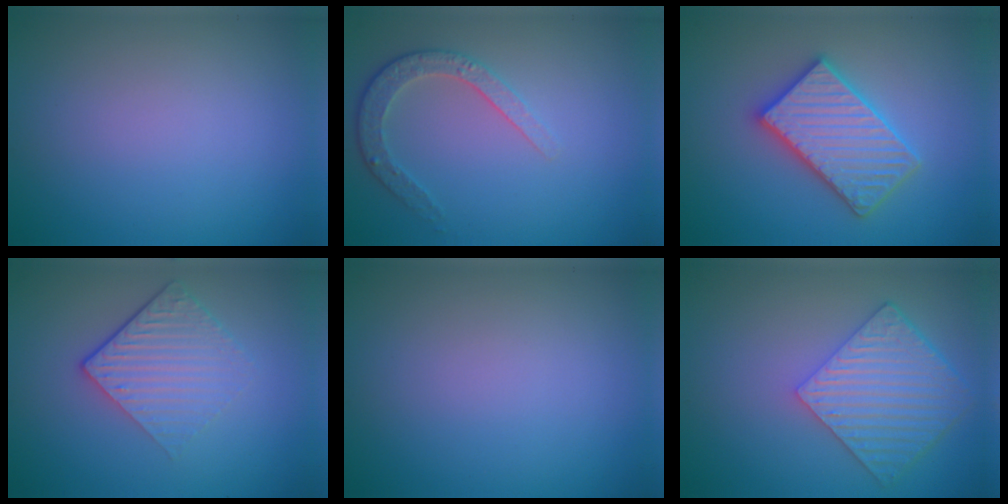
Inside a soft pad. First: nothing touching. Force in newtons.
{"total": 2.6, "press": 2.5, "slide": 1.0}
{"total": 5.5, "press": 5.5, "slide": 0.9}
{"total": 4.5, "press": 3.0, "slide": 3.3}
{"total": 0.0}
{"total": 6.0, "press": 4.6, "slide": 4.0}